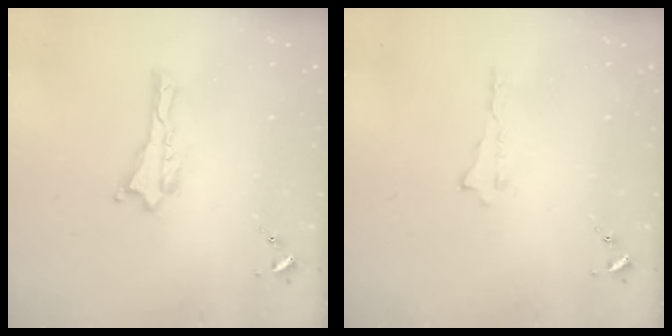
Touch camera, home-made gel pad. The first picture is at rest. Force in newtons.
{"total": 0.0}